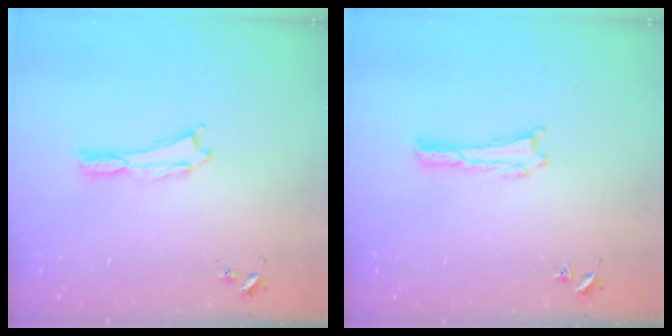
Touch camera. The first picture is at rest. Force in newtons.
{"total": 0.0}